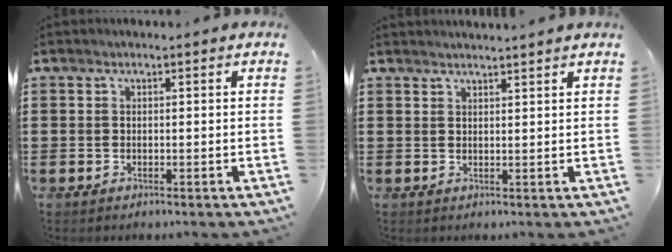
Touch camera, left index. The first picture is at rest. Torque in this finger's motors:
{"motor_torque": [0.03, -0.02, 0.19, 0.10]}